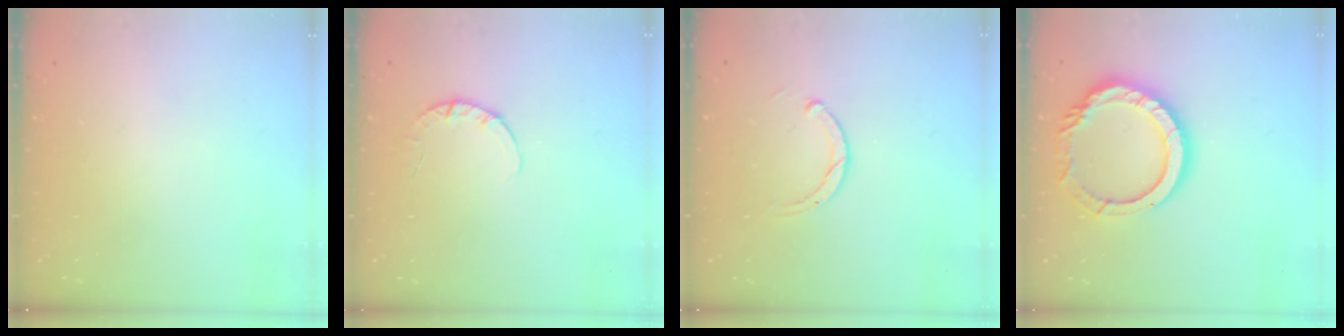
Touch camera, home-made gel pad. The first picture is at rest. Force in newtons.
{"total": 2.7, "press": 2.7, "slide": 0.4}
{"total": 2.5, "press": 2.5, "slide": 0.3}
{"total": 14.2, "press": 14.1, "slide": 1.3}